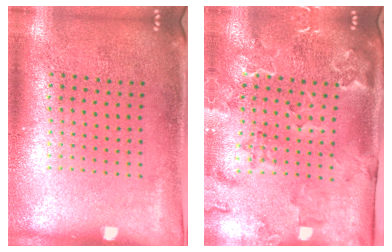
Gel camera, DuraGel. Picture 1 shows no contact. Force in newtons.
{"total": 2.3, "press": 2.3, "slide": 0.4}